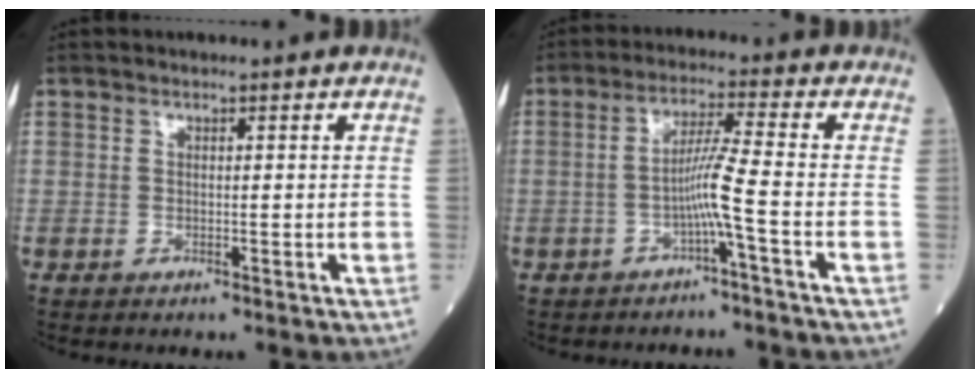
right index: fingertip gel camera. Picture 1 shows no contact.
{"total": 5.0, "force": [-2.1, -1.3, 4.4], "torque": [-0.085, 0.010, -0.039]}